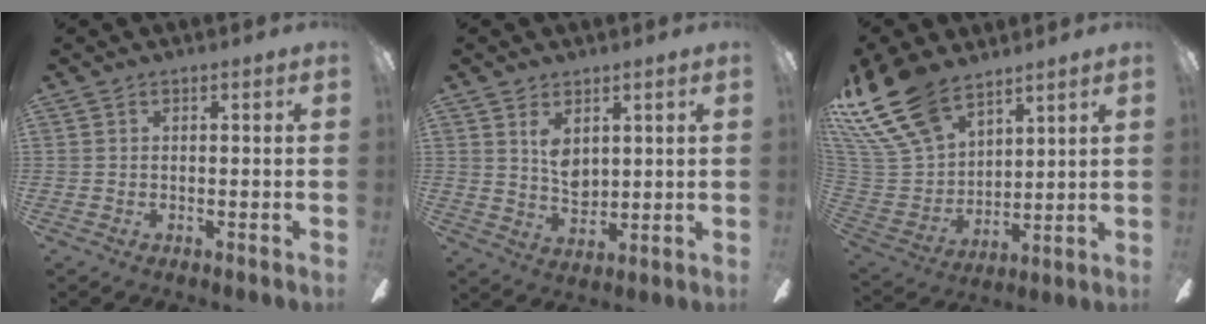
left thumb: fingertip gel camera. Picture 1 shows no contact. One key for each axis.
{"total": 6.1, "fx": 3.1, "fy": 3.9, "fz": 3.6, "tx": -0.055, "ty": -0.013, "tz": 0.054}
{"total": 20.3, "fx": 14.4, "fy": 10.2, "fz": 9.9, "tx": -0.248, "ty": -0.076, "tz": 0.269}